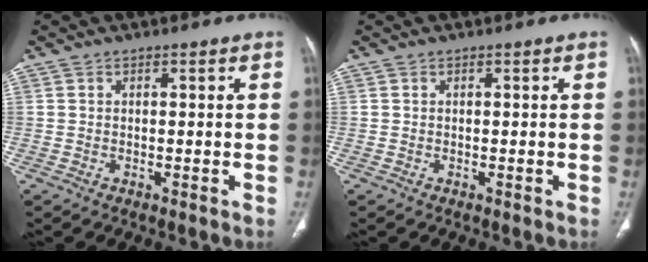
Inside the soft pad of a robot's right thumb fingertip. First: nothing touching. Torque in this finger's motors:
{"motor_torque": [-0.14, 0.14, -0.17, 0.03, 0.03]}